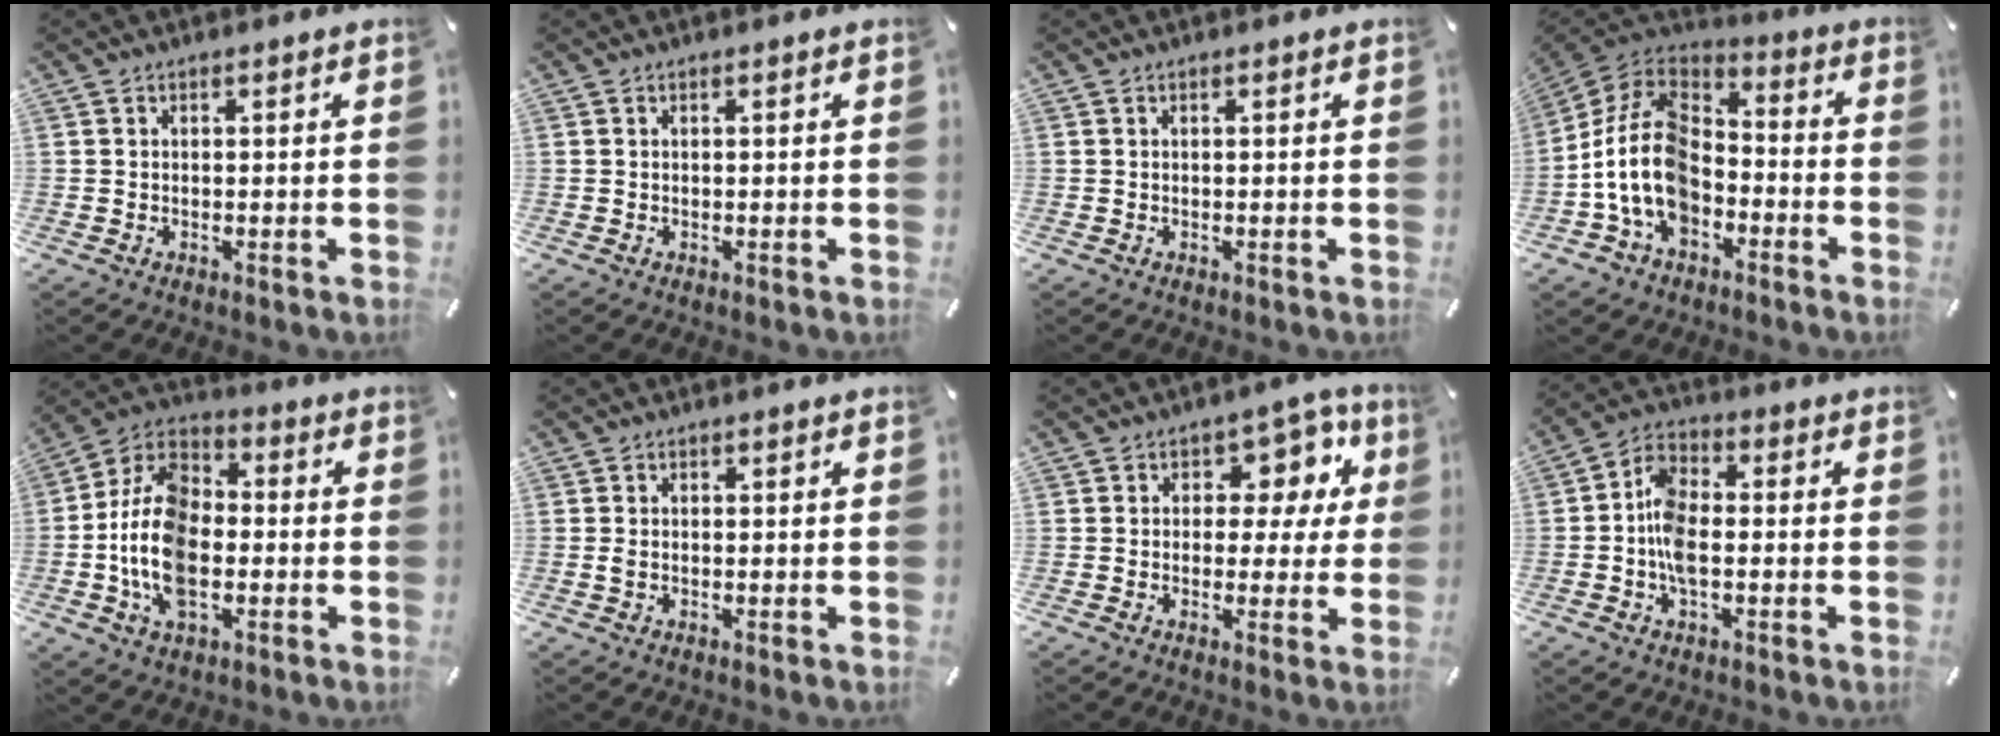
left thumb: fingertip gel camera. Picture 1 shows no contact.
{"total": 0.0}
{"total": 0.0}
{"total": 15.6, "force": [-5.2, 11.0, 9.7], "torque": [-0.221, 0.023, -0.102]}
{"total": 15.8, "force": [-3.9, 10.1, 11.5], "torque": [-0.260, 0.014, -0.077]}
{"total": 1.2, "force": [-0.2, 0.8, 0.9], "torque": [-0.019, 0.002, -0.004]}
{"total": 10.0, "force": [3.1, 7.0, 6.3], "torque": [-0.072, -0.019, 0.051]}
{"total": 7.8, "force": [-1.8, 4.4, 6.2], "torque": [-0.130, 0.008, -0.033]}